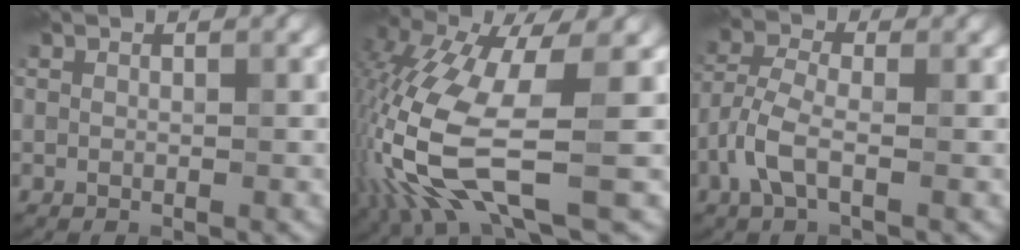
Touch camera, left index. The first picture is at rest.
{"total": 12.7, "force": [-3.4, 3.6, 11.7], "torque": [-0.286, -0.015, -0.062]}
{"total": 3.4, "force": [-1.7, 1.1, 2.7], "torque": [-0.070, 0.007, -0.043]}